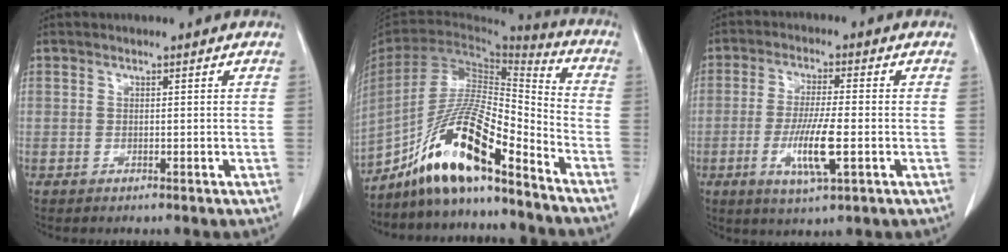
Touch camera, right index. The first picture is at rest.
{"total": 15.6, "force": [-11.5, 1.7, 10.4], "torque": [-0.194, 0.009, -0.210]}
{"total": 8.1, "force": [-2.3, 0.7, 7.8], "torque": [-0.149, -0.015, -0.041]}